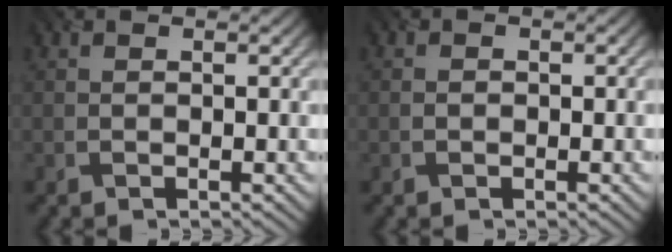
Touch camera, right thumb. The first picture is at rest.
{"total": 0.8, "force": [-0.2, 0.6, 0.4], "torque": [-0.009, -0.001, -0.007]}